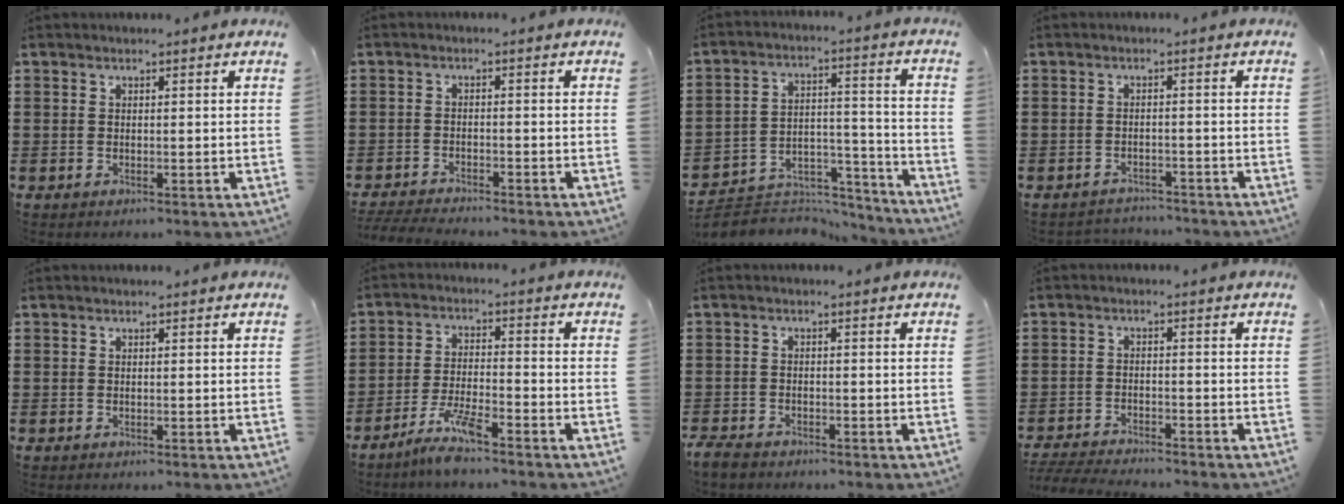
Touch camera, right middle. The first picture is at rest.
{"total": 3.2, "force": [-3.1, 0.1, 0.6], "torque": [-0.019, -0.005, -0.066]}
{"total": 5.6, "force": [-5.1, 2.2, 0.6], "torque": [-0.011, 0.014, -0.100]}
{"total": 2.1, "force": [-2.1, 0.2, -0.1], "torque": [-0.008, -0.003, -0.046]}
{"total": 0.0}
{"total": 6.0, "force": [-4.7, 0.4, 3.6], "torque": [-0.080, -0.011, -0.089]}
{"total": 2.1, "force": [-2.0, 0.6, 0.6], "torque": [-0.029, -0.003, -0.044]}
{"total": 3.8, "force": [-3.7, 0.2, 0.6], "torque": [-0.027, -0.008, -0.082]}